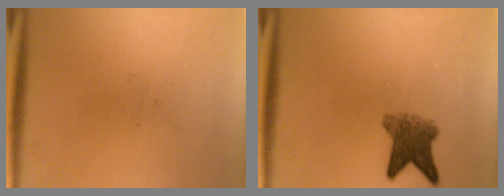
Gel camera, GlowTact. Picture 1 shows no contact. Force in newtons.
{"total": 5.2}